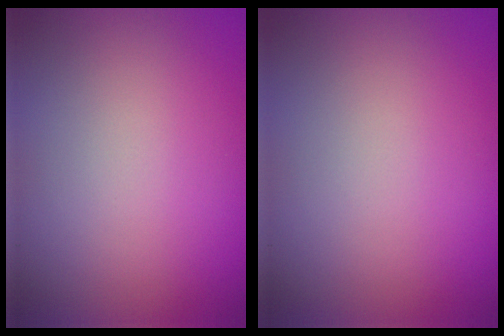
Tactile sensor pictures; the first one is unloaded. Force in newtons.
{"total": 0.0}